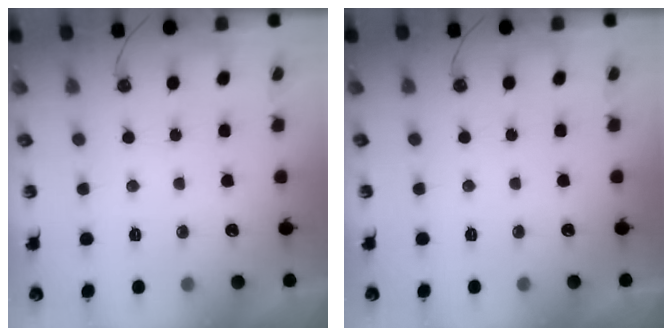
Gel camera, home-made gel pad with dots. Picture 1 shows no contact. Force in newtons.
{"total": 0.0}